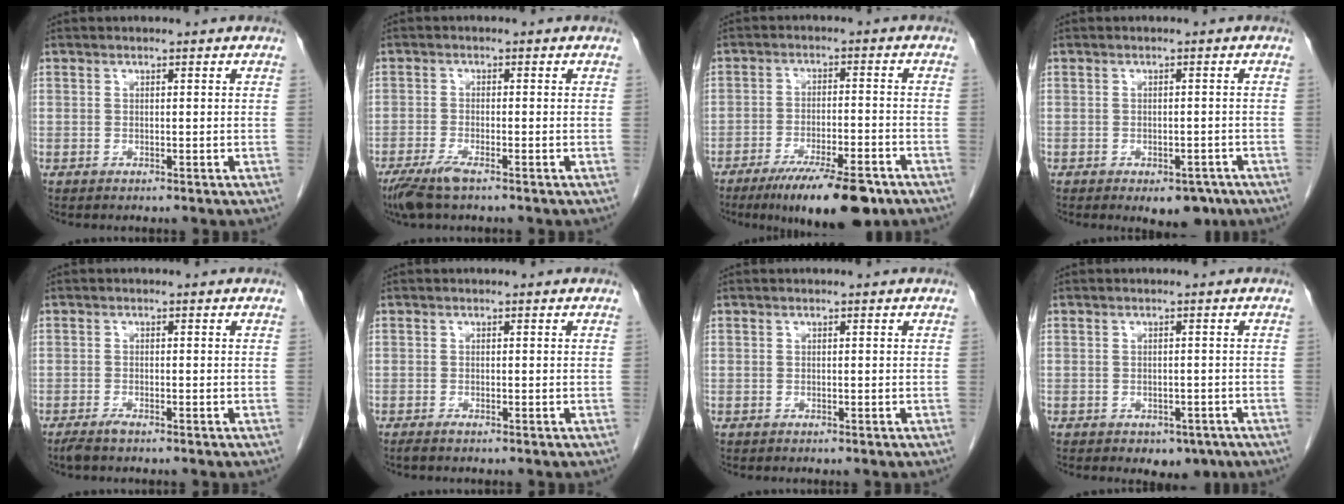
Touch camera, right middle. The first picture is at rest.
{"total": 4.3, "force": [-3.0, 0.6, 3.0], "torque": [-0.067, -0.012, -0.057]}
{"total": 12.1, "force": [-8.4, 2.4, 8.3], "torque": [-0.123, -0.021, -0.133]}
{"total": 5.2, "force": [-3.4, 2.7, 2.8], "torque": [-0.025, 0.000, -0.039]}
{"total": 1.7, "force": [-1.3, 0.2, 1.0], "torque": [-0.026, -0.005, -0.025]}
{"total": 0.6, "force": [-0.5, 0.0, 0.4], "torque": [-0.010, -0.002, -0.010]}
{"total": 0.0}
{"total": 3.4, "force": [-2.1, 2.2, 1.5], "torque": [-0.010, 0.001, -0.018]}